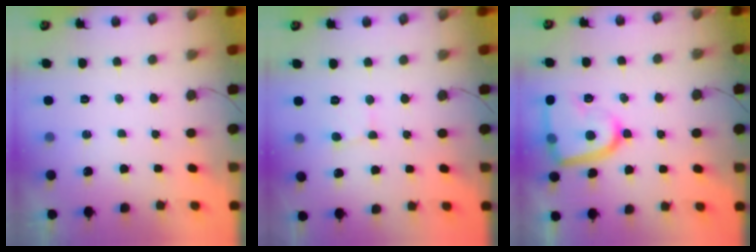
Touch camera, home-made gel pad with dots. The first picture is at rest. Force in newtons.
{"total": 3.1, "press": 3.1, "slide": 0.3}
{"total": 15.0, "press": 15.0, "slide": 0.8}